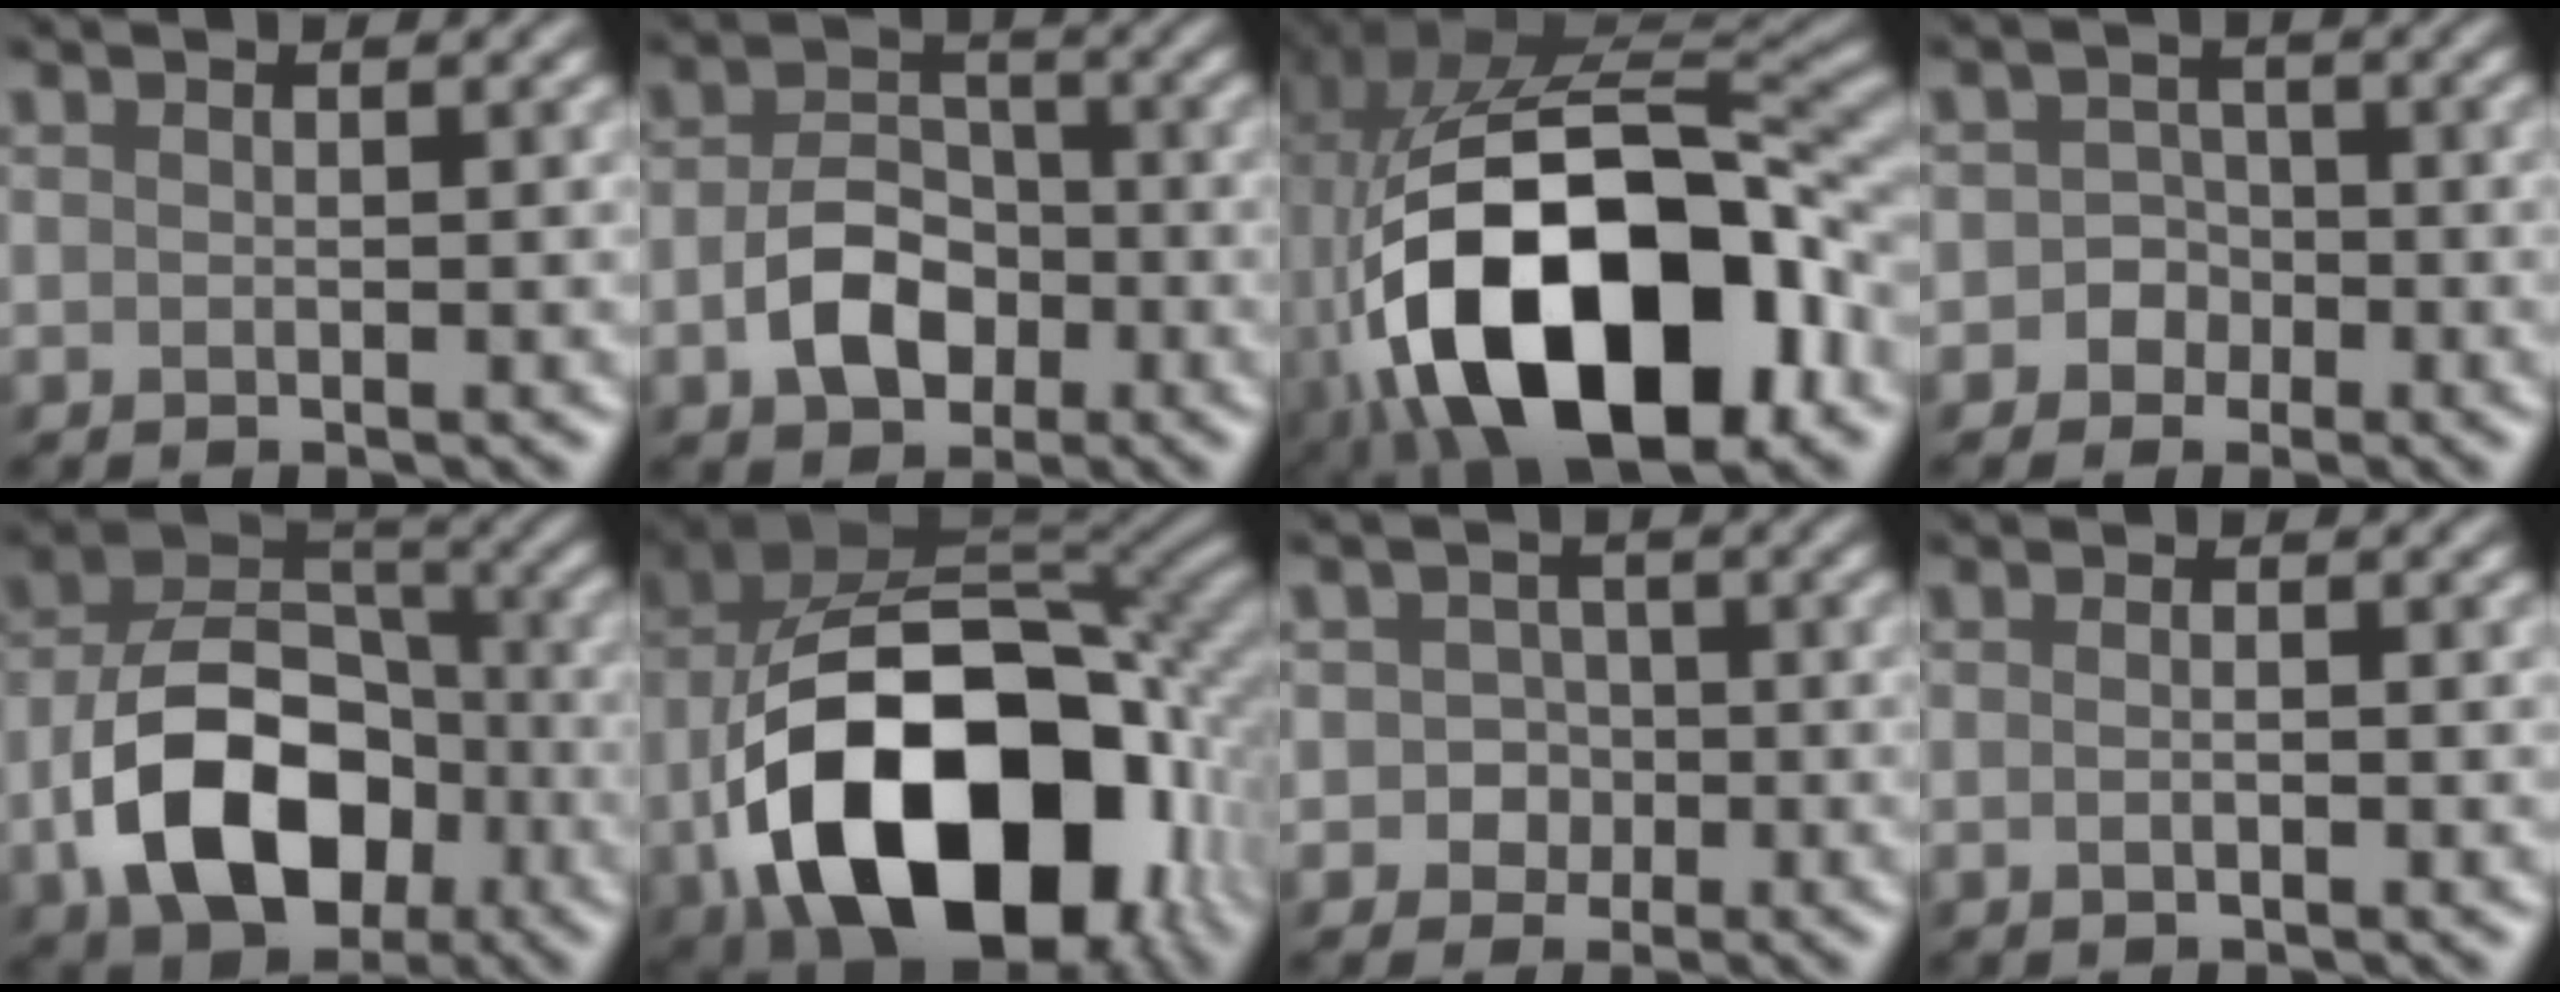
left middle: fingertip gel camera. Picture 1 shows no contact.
{"total": 4.4, "force": [-1.5, 3.2, 2.7], "torque": [-0.052, 0.005, -0.029]}
{"total": 17.1, "force": [-4.8, 9.5, 13.4], "torque": [-0.218, -0.006, -0.070]}
{"total": 2.6, "force": [-1.0, 2.4, -0.2], "torque": [0.034, 0.014, -0.036]}
{"total": 10.6, "force": [-3.9, 7.0, 6.9], "torque": [-0.128, 0.005, -0.072]}
{"total": 17.0, "force": [-6.0, 10.5, 12.0], "torque": [-0.209, -0.022, -0.094]}
{"total": 3.0, "force": [-0.4, 2.9, 0.1], "torque": [0.023, 0.019, -0.027]}
{"total": 1.8, "force": [0.1, 0.9, 1.6], "torque": [-0.003, 0.014, -0.013]}